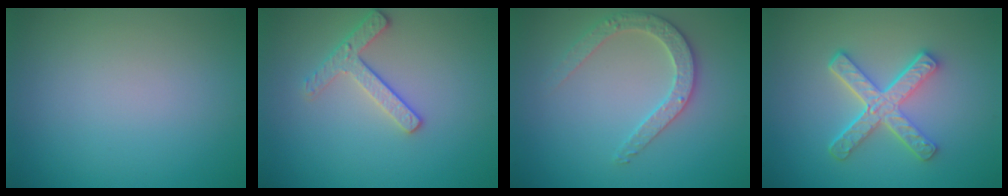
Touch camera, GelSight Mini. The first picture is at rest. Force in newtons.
{"total": 2.5, "press": 2.4, "slide": 0.7}
{"total": 2.8, "press": 2.7, "slide": 0.5}
{"total": 5.0, "press": 3.7, "slide": 3.3}